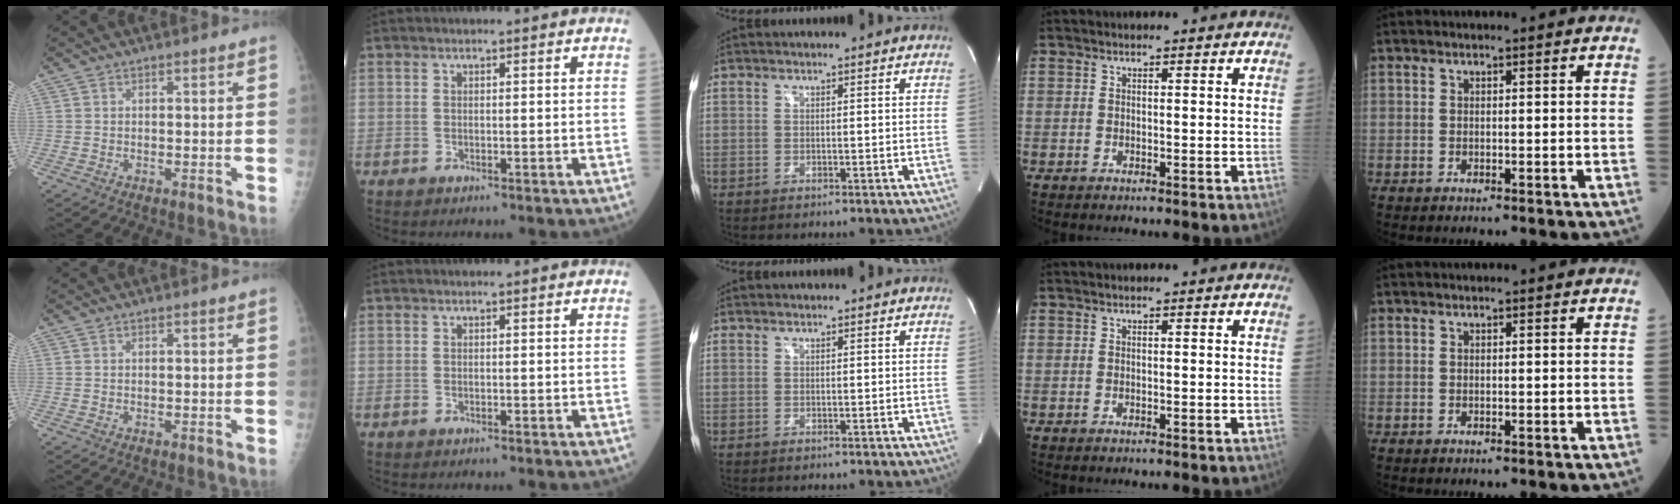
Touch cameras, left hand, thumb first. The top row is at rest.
{}